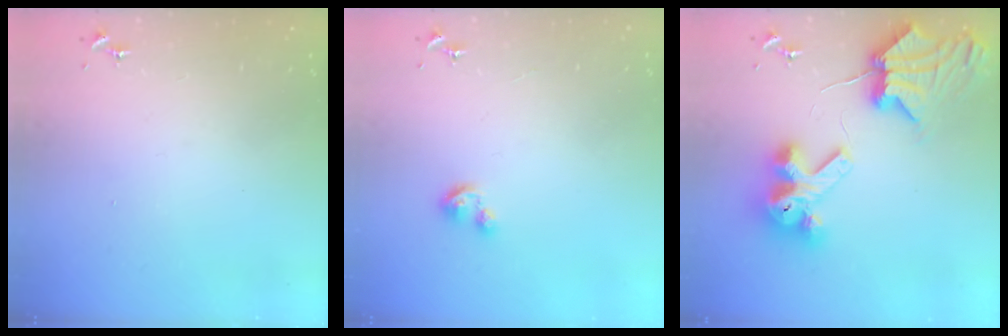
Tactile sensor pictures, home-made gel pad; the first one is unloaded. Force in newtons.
{"total": 4.5, "press": 4.5, "slide": 0.3}
{"total": 12.6, "press": 12.5, "slide": 1.7}